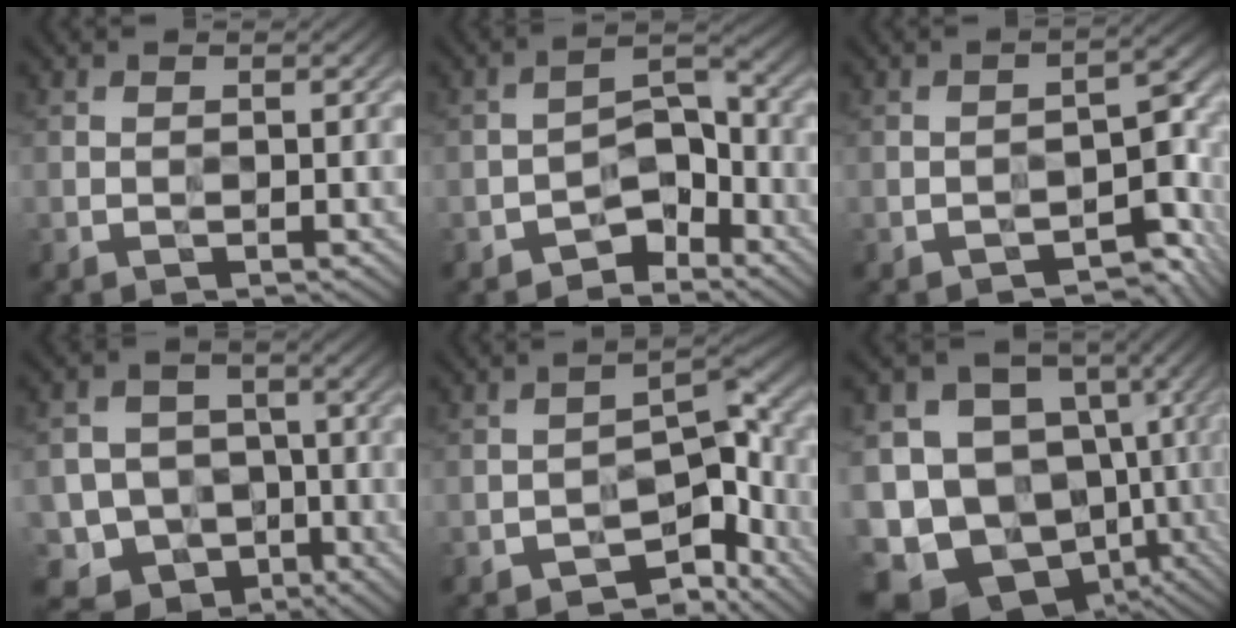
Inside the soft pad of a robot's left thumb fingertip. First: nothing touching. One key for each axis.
{"total": 6.3, "fx": -4.3, "fy": 3.5, "fz": 3.1, "tx": -0.028, "ty": 0.005, "tz": -0.082}
{"total": 6.4, "fx": -3.0, "fy": 2.8, "fz": 4.8, "tx": -0.060, "ty": -0.008, "tz": -0.044}
{"total": 11.3, "fx": -5.1, "fy": 9.6, "fz": 3.2, "tx": -0.091, "ty": -0.027, "tz": -0.101}
{"total": 8.2, "fx": -4.1, "fy": 4.4, "fz": 5.5, "tx": -0.066, "ty": -0.009, "tz": -0.069}
{"total": 19.0, "fx": -4.9, "fy": 15.4, "fz": 10.0, "tx": -0.225, "ty": -0.009, "tz": -0.038}